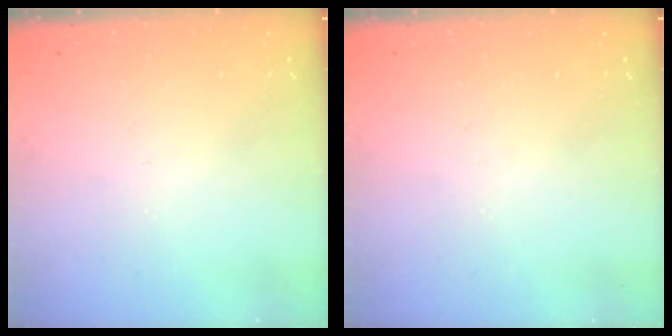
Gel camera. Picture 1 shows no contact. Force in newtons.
{"total": 0.0}